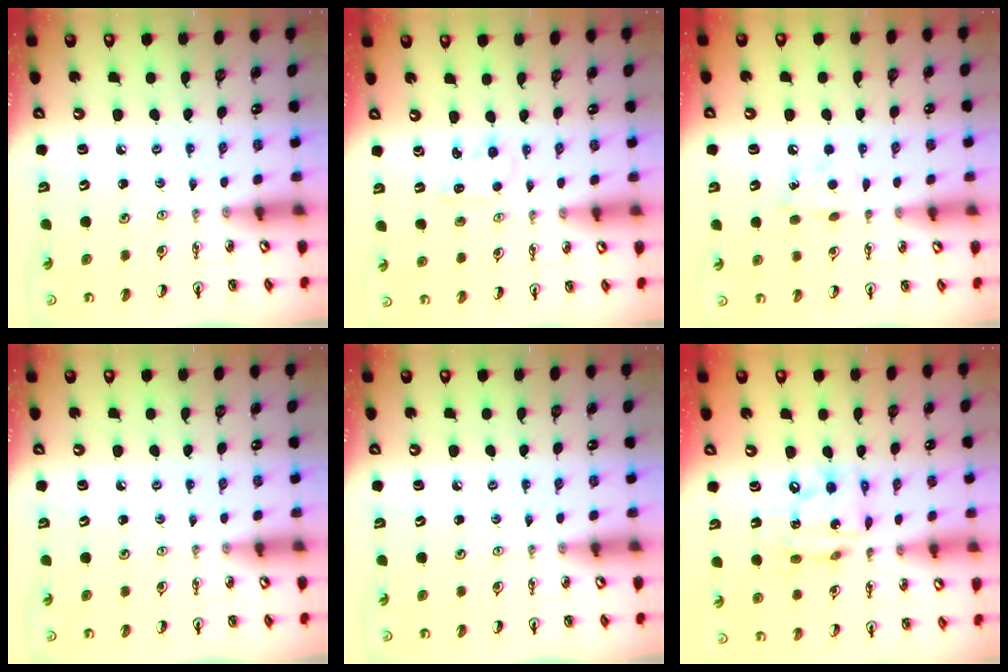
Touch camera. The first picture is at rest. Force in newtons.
{"total": 2.3, "press": 2.3, "slide": 0.2}
{"total": 5.6, "press": 5.6, "slide": 0.7}
{"total": 0.0}
{"total": 0.0}
{"total": 10.3, "press": 10.2, "slide": 1.2}